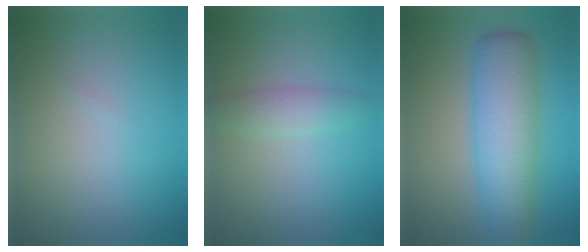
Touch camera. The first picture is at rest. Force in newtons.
{"total": 2.0, "press": 2.0, "slide": 0.1}
{"total": 7.2, "press": 7.2, "slide": 0.2}